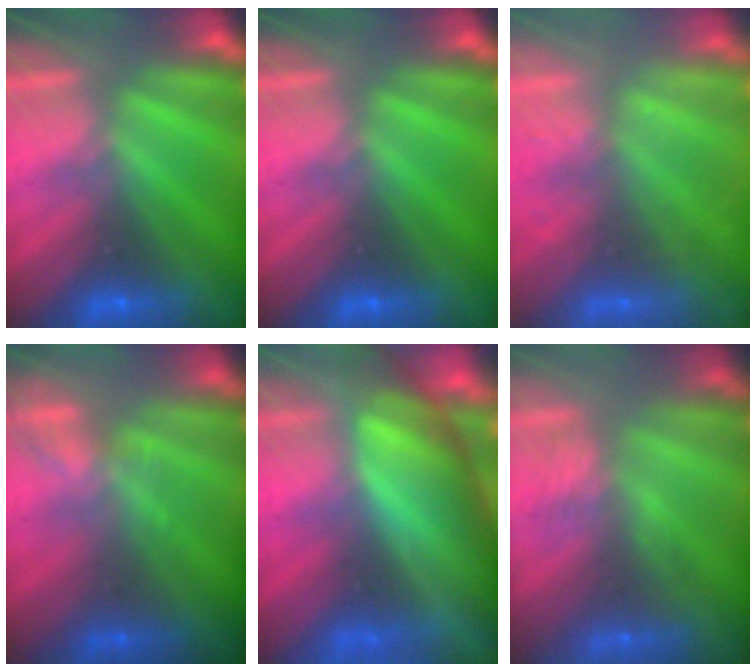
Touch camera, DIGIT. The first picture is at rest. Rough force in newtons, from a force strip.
{"total": 0.0}
{"total": 2.3}
{"total": 1.8}
{"total": 7.3}
{"total": 3.7}